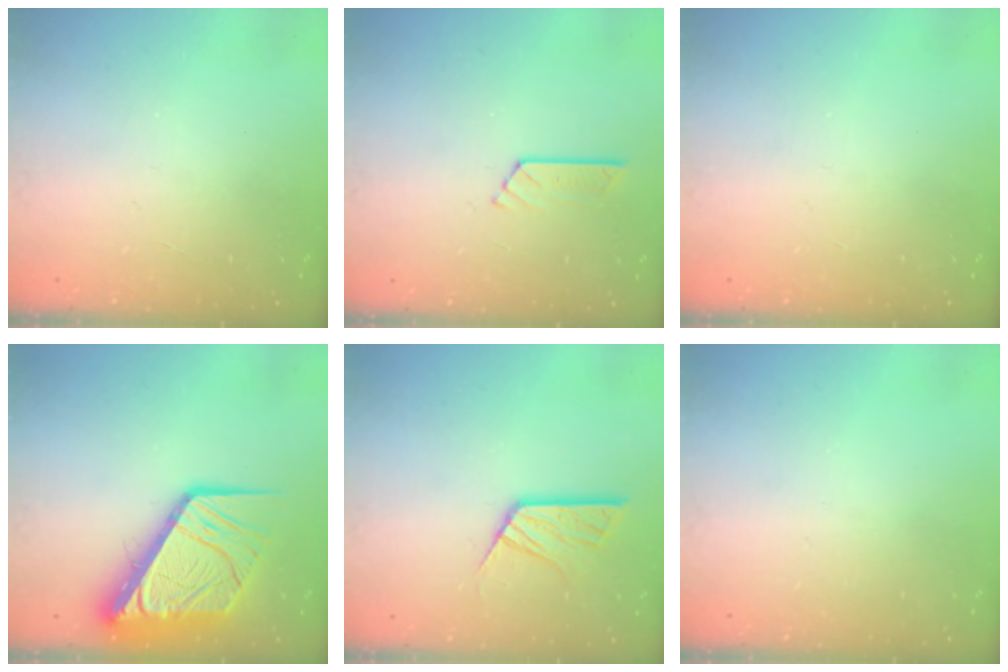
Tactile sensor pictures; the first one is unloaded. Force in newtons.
{"total": 3.3, "press": 3.3, "slide": 0.3}
{"total": 0.0}
{"total": 15.8, "press": 15.7, "slide": 1.8}
{"total": 10.6, "press": 10.5, "slide": 0.9}
{"total": 0.0}